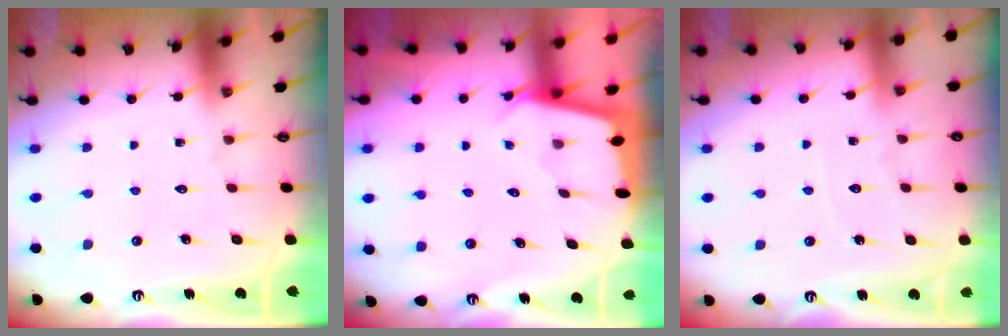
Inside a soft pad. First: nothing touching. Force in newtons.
{"total": 1.8, "press": 1.8, "slide": 0.2}
{"total": 3.2, "press": 3.2, "slide": 0.4}